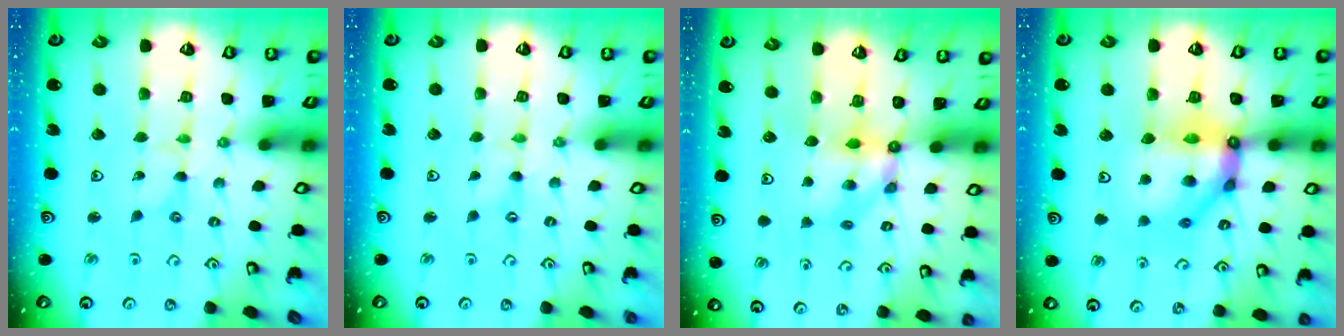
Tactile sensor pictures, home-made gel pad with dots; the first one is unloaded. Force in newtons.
{"total": 0.0}
{"total": 5.7, "press": 5.7, "slide": 0.1}
{"total": 15.2, "press": 15.1, "slide": 1.9}